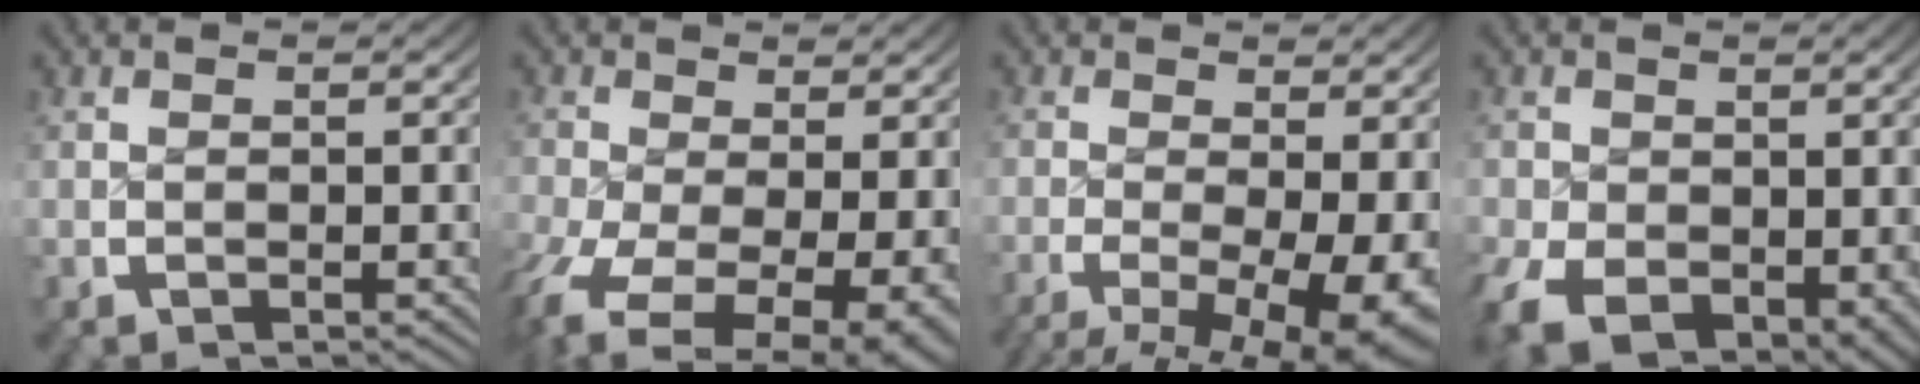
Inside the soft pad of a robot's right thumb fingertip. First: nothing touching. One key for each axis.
{"total": 12.4, "fx": -4.4, "fy": 8.1, "fz": 8.2, "tx": -0.154, "ty": -0.066, "tz": -0.035}
{"total": 10.6, "fx": -2.3, "fy": 6.4, "fz": 8.1, "tx": -0.121, "ty": -0.039, "tz": -0.023}
{"total": 8.5, "fx": -2.9, "fy": 6.5, "fz": 4.7, "tx": -0.097, "ty": -0.059, "tz": -0.017}